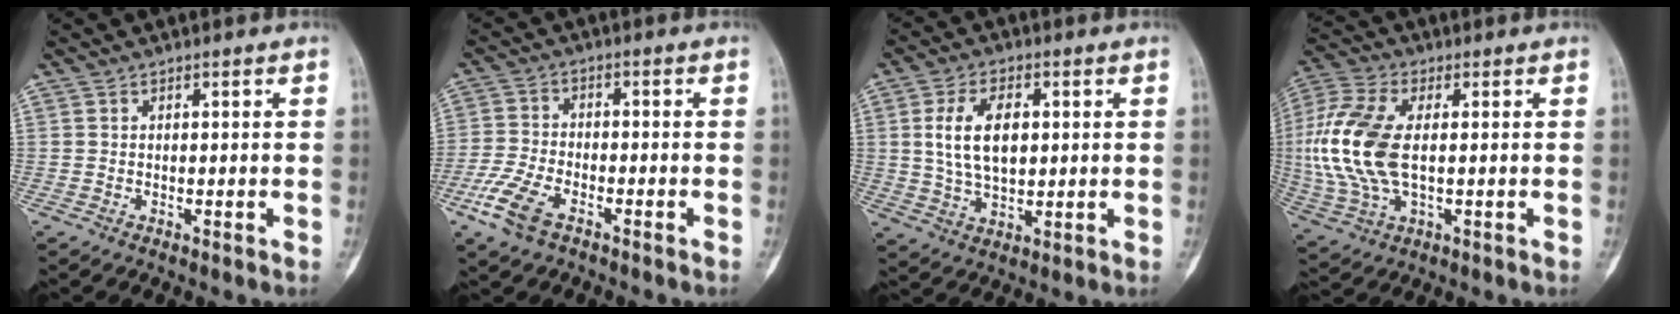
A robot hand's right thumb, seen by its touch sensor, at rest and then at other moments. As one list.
[{"total": 8.3, "force": [-4.7, 3.9, 5.6], "torque": [-0.129, 0.011, -0.094]}, {"total": 10.4, "force": [1.7, 6.0, 8.3], "torque": [-0.142, -0.001, 0.038]}, {"total": 16.3, "force": [0.4, 8.7, 13.8], "torque": [-0.320, 0.004, 0.010]}]